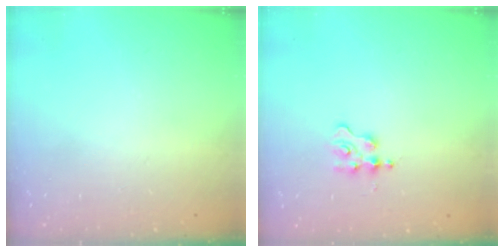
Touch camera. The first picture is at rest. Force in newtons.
{"total": 1.7, "press": 1.7, "slide": 0.2}